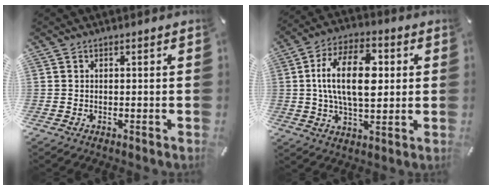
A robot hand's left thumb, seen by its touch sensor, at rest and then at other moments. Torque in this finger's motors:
{"motor_torque": [0.28, 1.52, 1.66, -1.10, 0.63]}